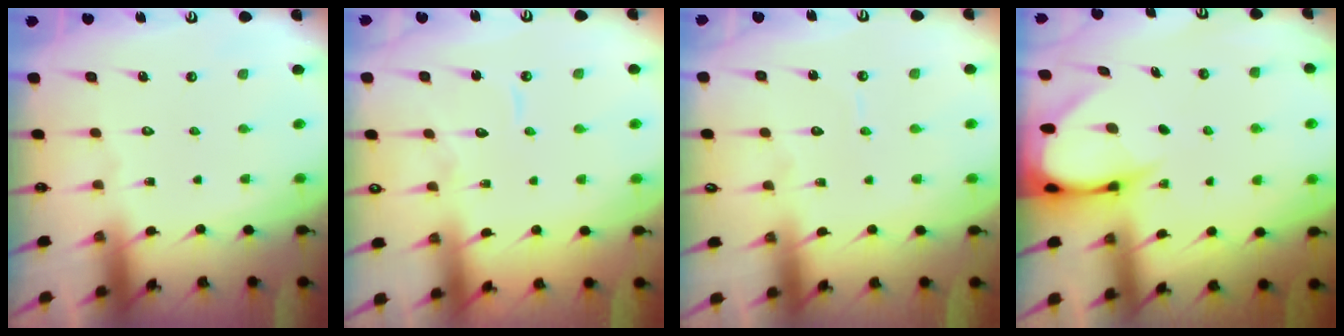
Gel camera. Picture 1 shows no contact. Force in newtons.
{"total": 5.5, "press": 5.5, "slide": 0.6}
{"total": 3.2, "press": 3.2, "slide": 0.2}
{"total": 5.5, "press": 5.5, "slide": 0.6}